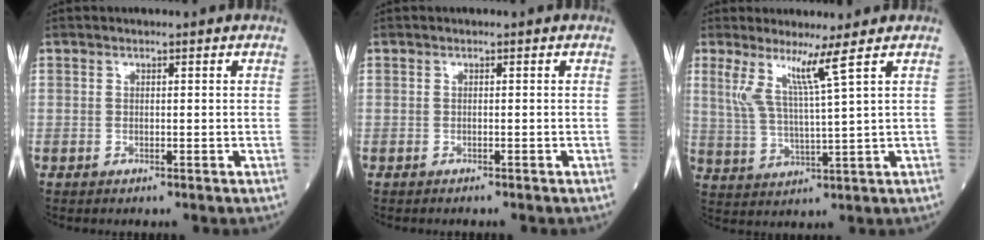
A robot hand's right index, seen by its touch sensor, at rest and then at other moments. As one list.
[{"total": 0.9, "force": [-0.8, -0.1, 0.4], "torque": [-0.009, -0.002, -0.012]}, {"total": 6.1, "force": [3.4, -1.5, 4.8], "torque": [-0.101, -0.008, 0.071]}]